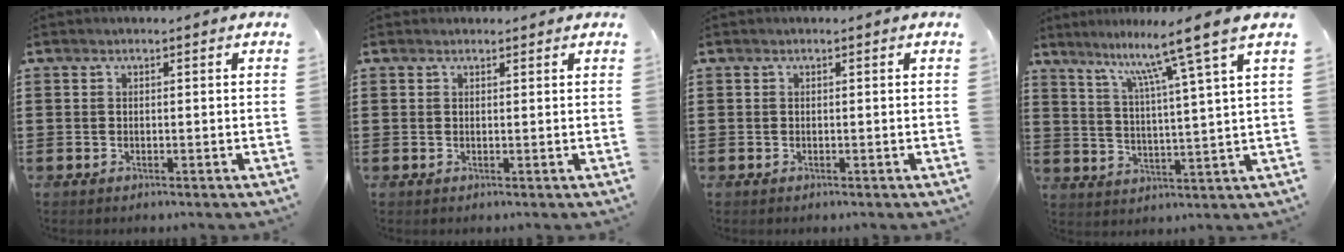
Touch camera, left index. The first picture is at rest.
{"total": 0.7, "force": [0.6, 0.2, 0.1], "torque": [-0.003, 0.002, 0.013]}
{"total": 0.0}
{"total": 9.6, "force": [7.1, -1.1, 6.3], "torque": [-0.131, -0.036, 0.109]}